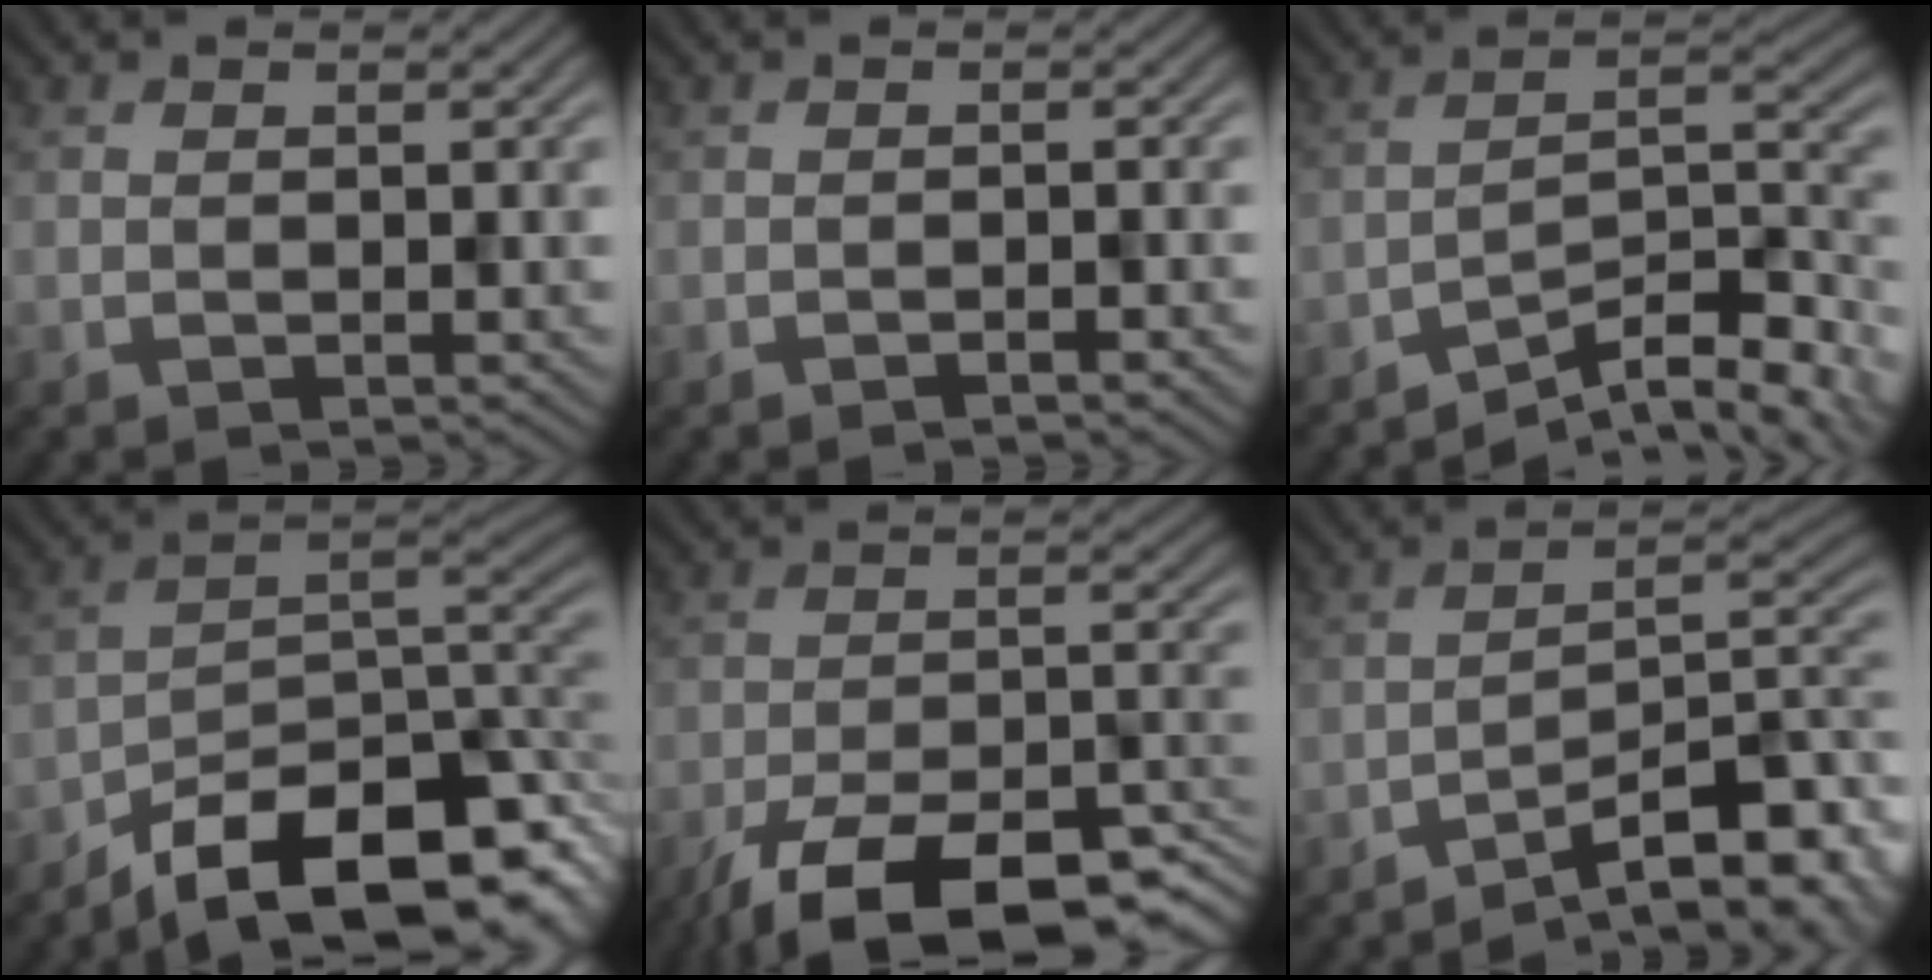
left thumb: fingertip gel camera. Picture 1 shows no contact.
{"total": 0.7, "force": [-0.7, 0.0, 0.3], "torque": [-0.001, 0.001, -0.013]}
{"total": 9.7, "force": [-7.1, 2.5, 6.2], "torque": [-0.090, 0.003, -0.128]}
{"total": 15.3, "force": [-9.7, 6.2, 10.1], "torque": [-0.166, -0.026, -0.152]}
{"total": 14.4, "force": [-10.4, 4.5, 8.9], "torque": [-0.151, -0.018, -0.169]}
{"total": 11.4, "force": [-7.7, 3.0, 7.8], "torque": [-0.114, -0.002, -0.122]}